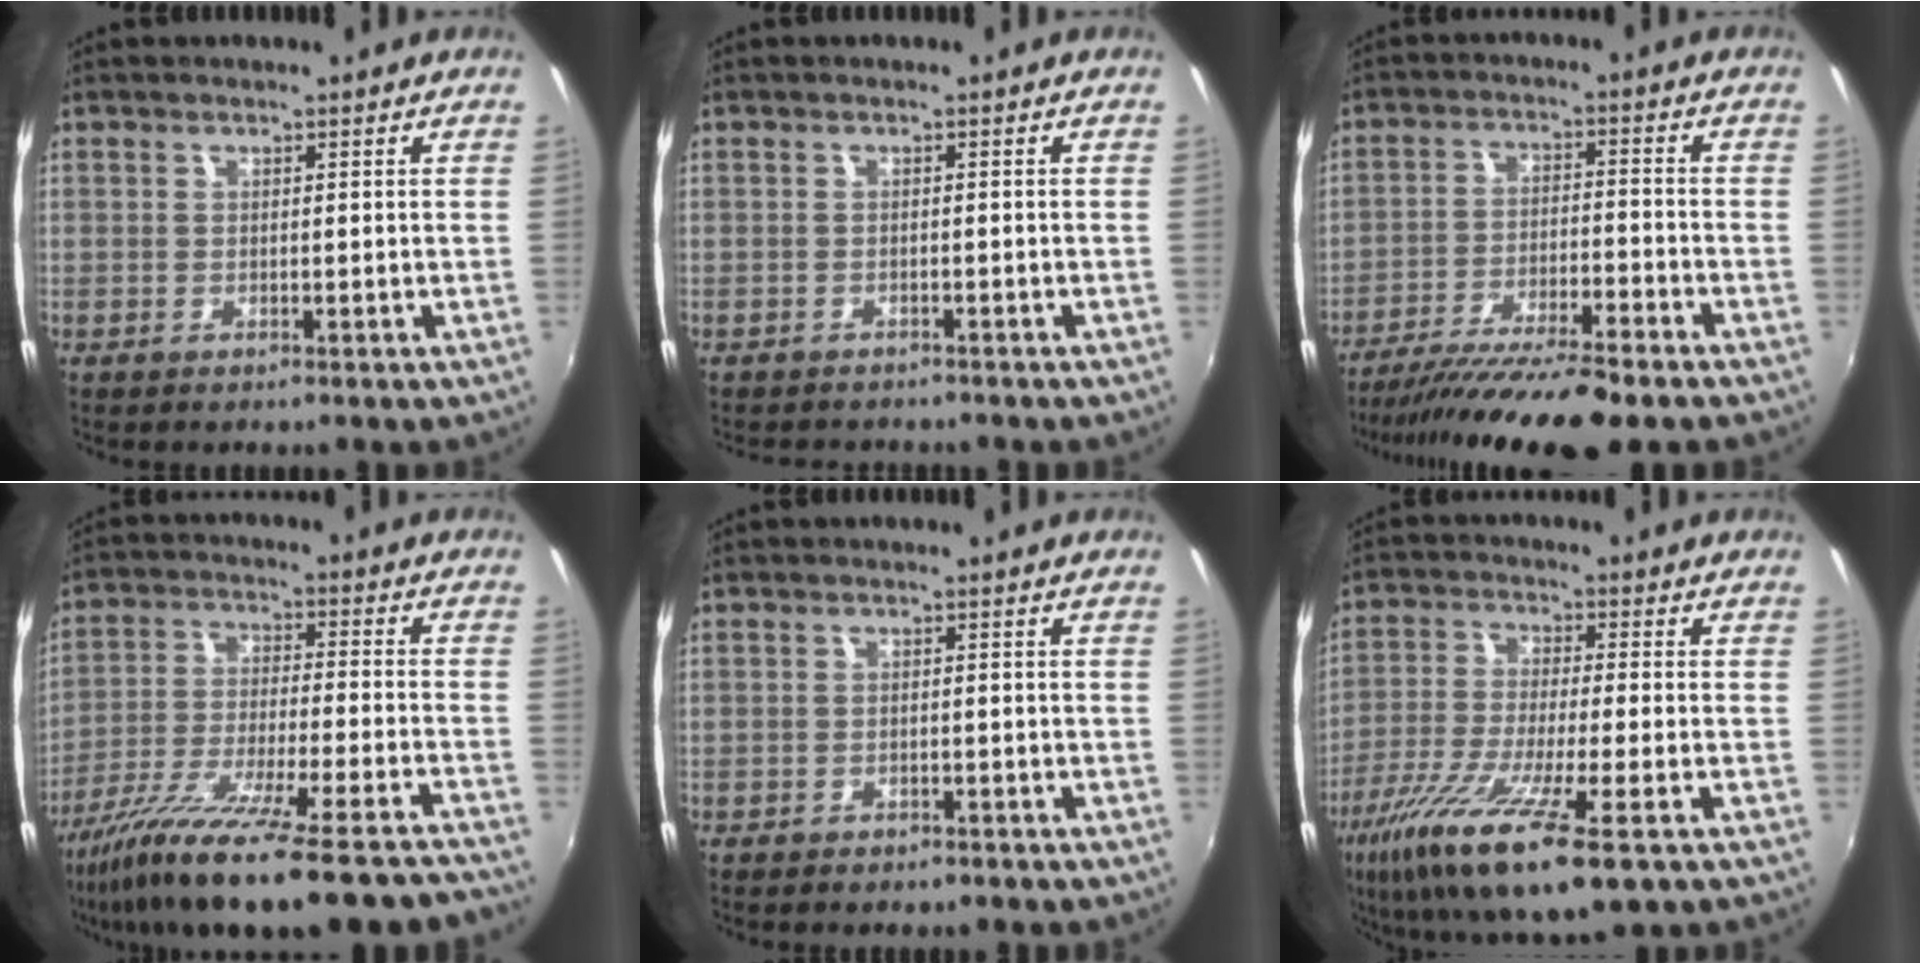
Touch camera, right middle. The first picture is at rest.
{"total": 3.3, "force": [-3.0, 1.0, 0.7], "torque": [-0.023, -0.017, -0.045]}
{"total": 14.9, "force": [-12.6, 0.6, 7.9], "torque": [-0.161, -0.035, -0.209]}
{"total": 25.1, "force": [-21.0, 2.4, 13.6], "torque": [-0.241, -0.078, -0.323]}
{"total": 3.3, "force": [-2.8, 1.3, 1.0], "torque": [-0.028, -0.013, -0.041]}
{"total": 16.9, "force": [-9.2, 2.9, 13.9], "torque": [-0.276, -0.056, -0.170]}